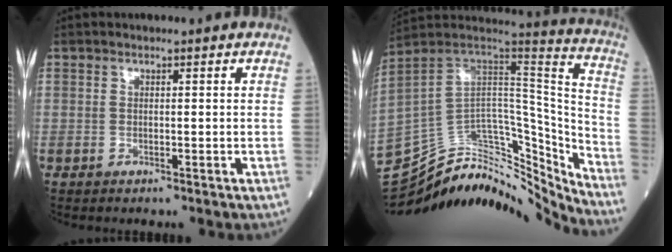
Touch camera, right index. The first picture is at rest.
{"total": 26.6, "force": [-24.9, 5.3, 7.7], "torque": [-0.104, 0.050, -0.371]}